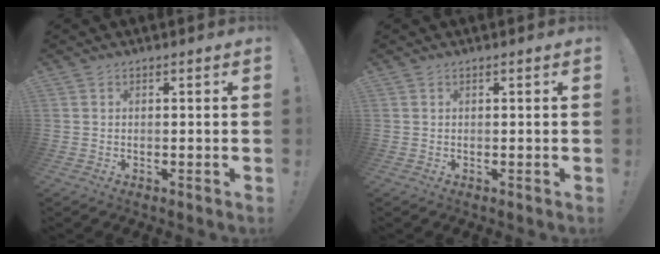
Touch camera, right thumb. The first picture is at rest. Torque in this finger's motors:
{"motor_torque": [0.07, 0.19, -0.31, -0.01, -0.08]}